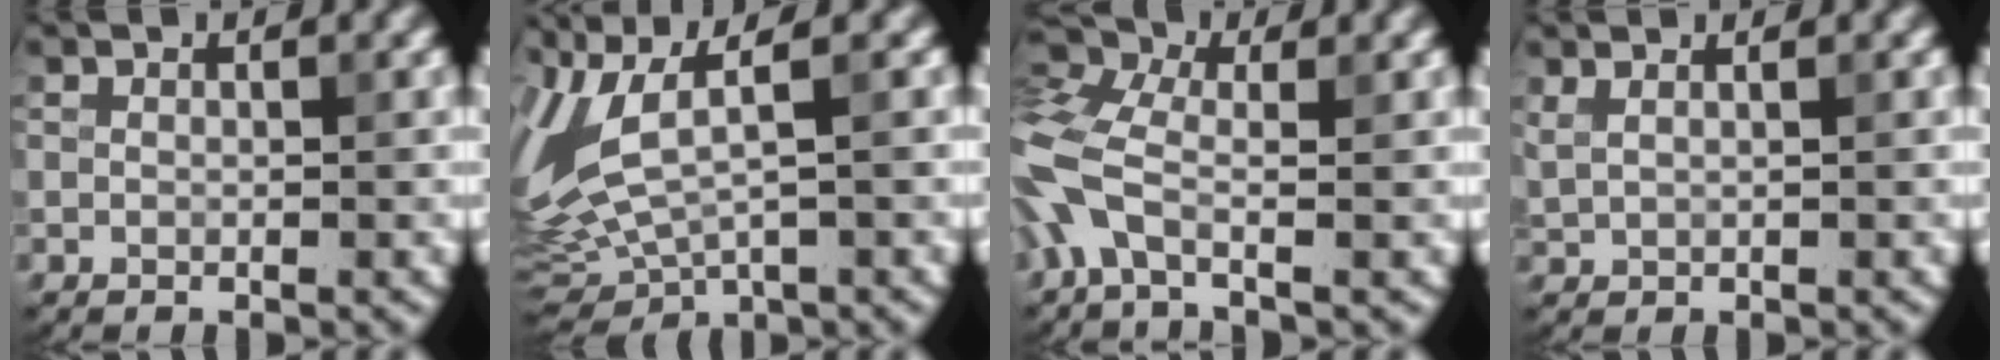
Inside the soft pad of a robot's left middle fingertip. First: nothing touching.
{"total": 8.8, "force": [2.1, 3.4, 7.8], "torque": [-0.200, -0.003, 0.048]}
{"total": 7.0, "force": [-1.5, 3.5, 5.9], "torque": [-0.159, 0.001, -0.052]}
{"total": 2.5, "force": [1.7, 1.1, 1.4], "torque": [-0.018, 0.003, 0.014]}